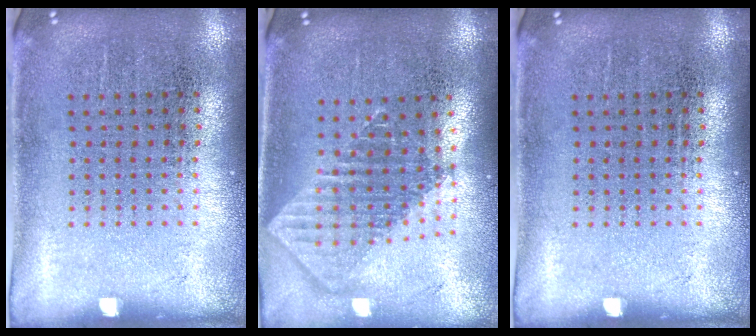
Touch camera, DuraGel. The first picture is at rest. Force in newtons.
{"total": 1.9, "press": 1.5, "slide": 1.2}
{"total": 0.0}